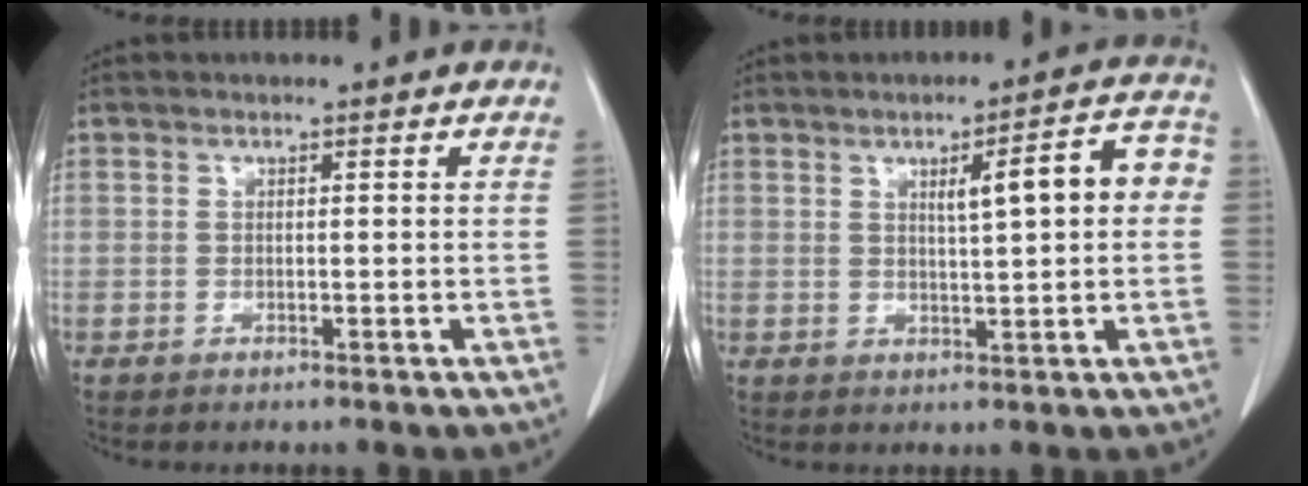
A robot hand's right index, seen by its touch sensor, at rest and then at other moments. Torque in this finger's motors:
{"motor_torque": [0.29, 0.10, 0.13, 0.04]}